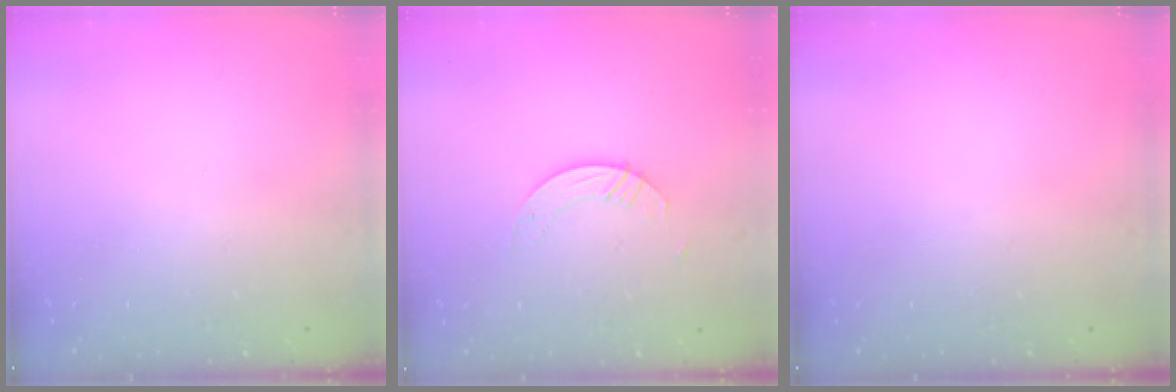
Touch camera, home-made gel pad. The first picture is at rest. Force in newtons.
{"total": 2.8, "press": 2.8, "slide": 0.2}
{"total": 0.0}